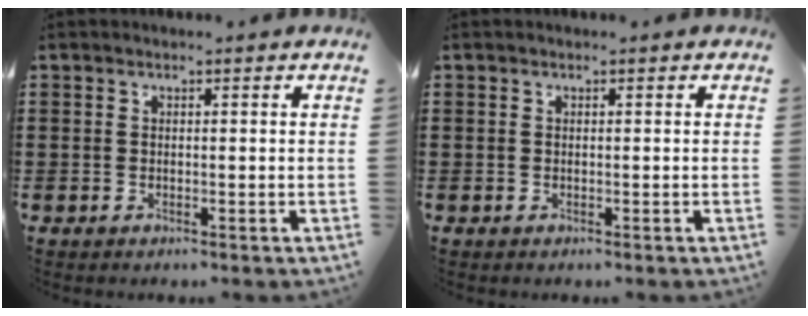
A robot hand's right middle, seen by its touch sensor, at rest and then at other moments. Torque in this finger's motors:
{"motor_torque": [-0.03, 0.01, 0.00, 0.00]}